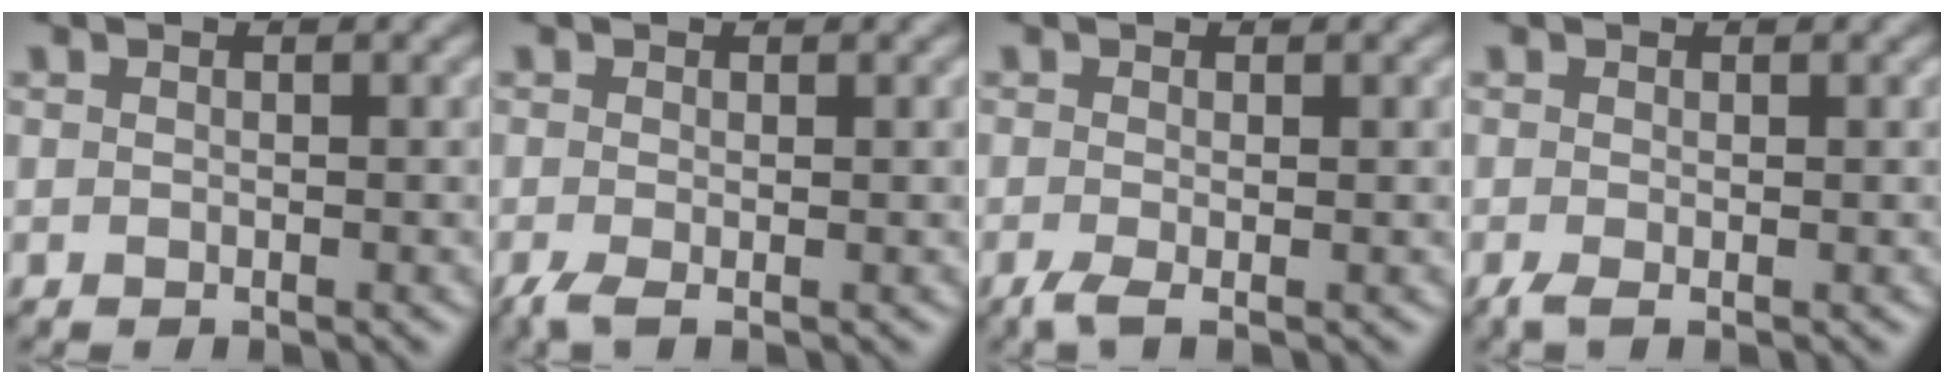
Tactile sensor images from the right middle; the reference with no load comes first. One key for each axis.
{"total": 1.8, "fx": -0.8, "fy": 0.4, "fz": 1.6, "tx": -0.041, "ty": -0.009, "tz": -0.019}
{"total": 1.9, "fx": -0.8, "fy": 0.4, "fz": 1.7, "tx": -0.039, "ty": -0.009, "tz": -0.019}
{"total": 1.3, "fx": -0.4, "fy": 0.2, "fz": 1.2, "tx": -0.028, "ty": -0.009, "tz": -0.011}